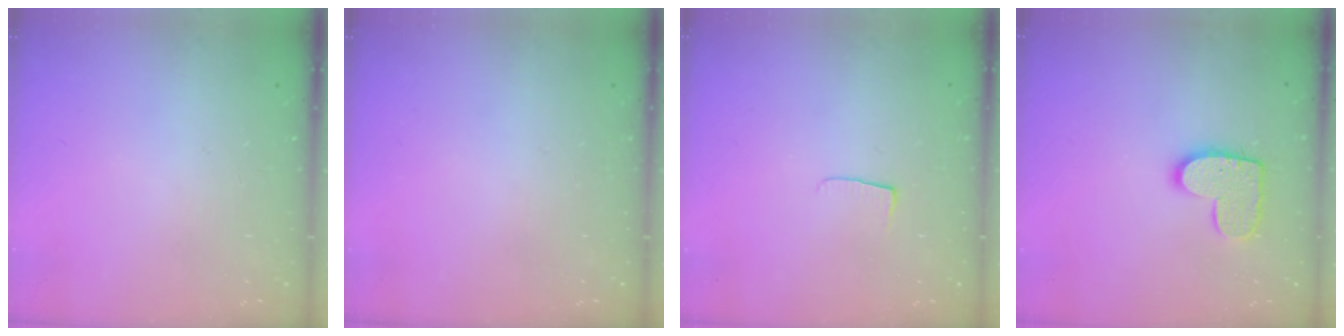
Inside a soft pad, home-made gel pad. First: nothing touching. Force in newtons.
{"total": 0.0}
{"total": 4.2, "press": 4.1, "slide": 0.5}
{"total": 11.2, "press": 11.2, "slide": 0.7}